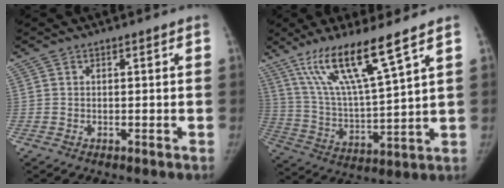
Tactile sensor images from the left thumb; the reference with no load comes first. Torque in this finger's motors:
{"motor_torque": [0.16, 0.18, 1.30, -1.47, 0.14]}